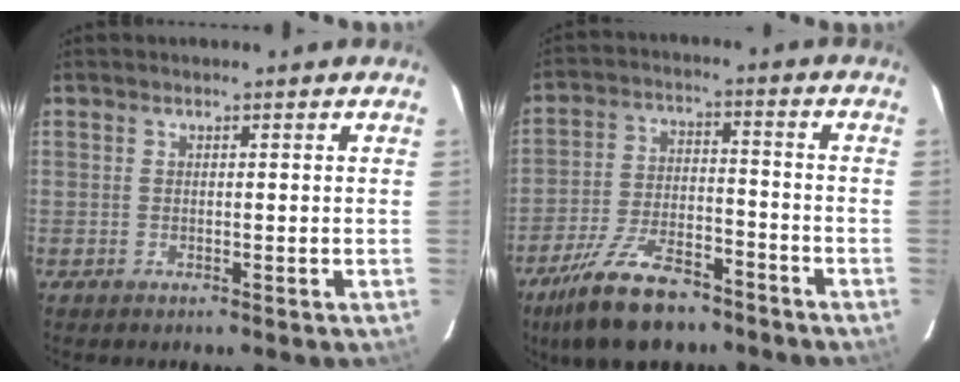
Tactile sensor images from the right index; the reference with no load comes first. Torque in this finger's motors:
{"motor_torque": [1.22, -0.92, 0.29, 0.07]}